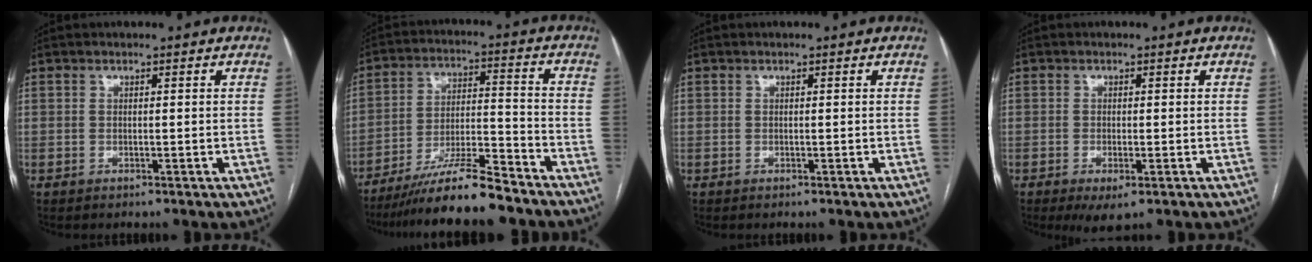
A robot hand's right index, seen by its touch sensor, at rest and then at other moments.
{"total": 12.6, "force": [-10.7, 0.5, 6.6], "torque": [-0.107, -0.003, -0.183]}
{"total": 0.0}
{"total": 3.4, "force": [-1.7, 0.9, 2.7], "torque": [-0.042, -0.007, -0.019]}